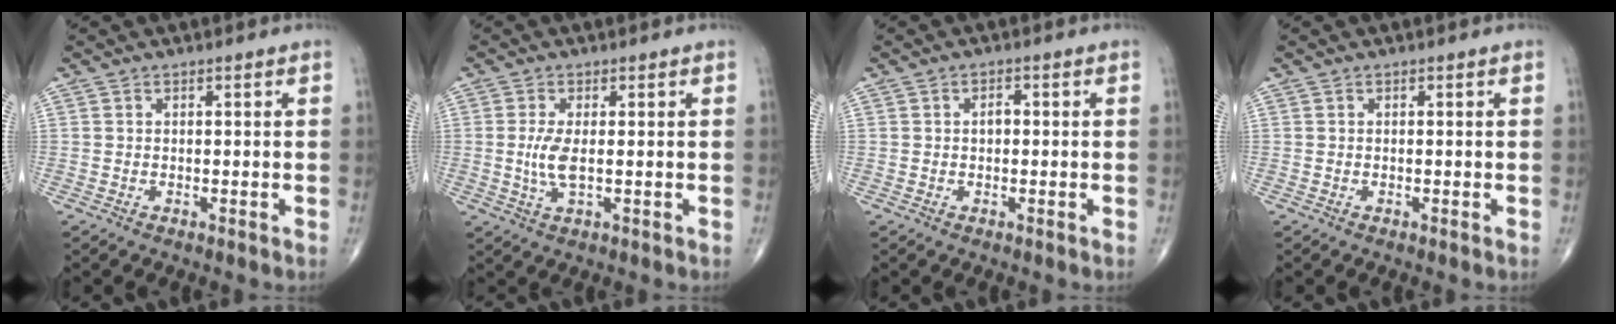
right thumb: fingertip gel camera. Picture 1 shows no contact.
{"total": 4.2, "force": [-0.1, 1.3, 3.9], "torque": [-0.095, -0.008, -0.001]}
{"total": 1.6, "force": [0.0, 1.1, 1.2], "torque": [-0.011, 0.006, -0.004]}
{"total": 0.0}